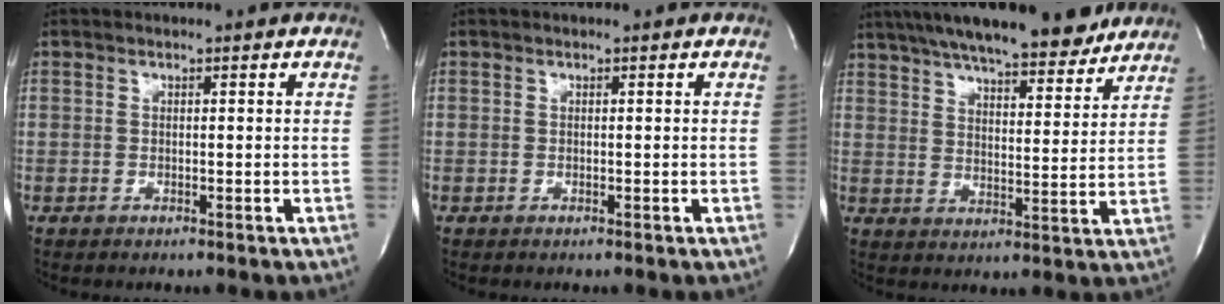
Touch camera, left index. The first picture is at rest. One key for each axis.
{"total": 0.0}
{"total": 20.4, "fx": 17.1, "fy": 4.3, "fz": 10.3, "tx": -0.175, "ty": 0.026, "tz": 0.244}